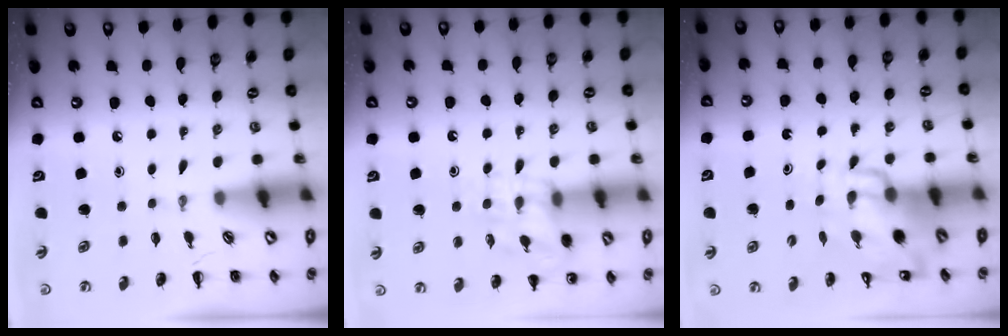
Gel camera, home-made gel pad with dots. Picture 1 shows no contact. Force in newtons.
{"total": 14.6, "press": 14.5, "slide": 2.1}
{"total": 13.7, "press": 13.1, "slide": 4.1}